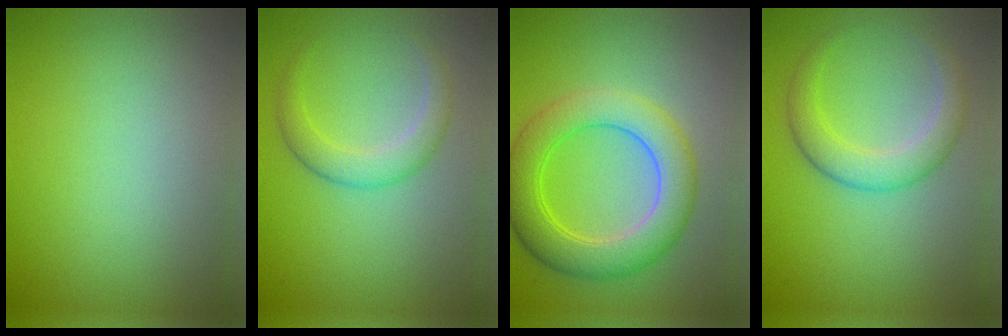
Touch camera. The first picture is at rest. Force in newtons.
{"total": 2.7, "press": 2.7, "slide": 0.1}
{"total": 6.5, "press": 6.5, "slide": 0.3}
{"total": 3.5, "press": 3.5, "slide": 0.2}